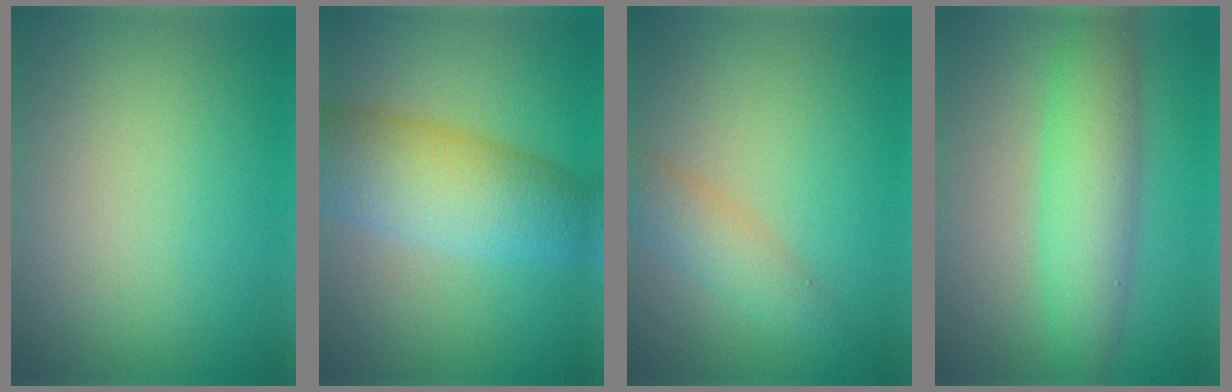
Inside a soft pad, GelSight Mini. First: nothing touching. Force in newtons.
{"total": 8.7, "press": 8.7, "slide": 0.1}
{"total": 3.0, "press": 3.0, "slide": 0.1}
{"total": 5.8, "press": 5.8, "slide": 0.0}